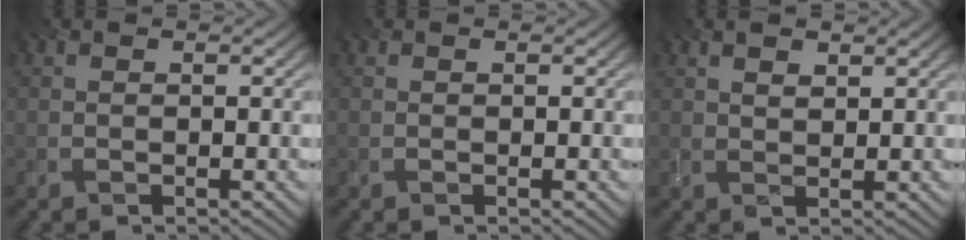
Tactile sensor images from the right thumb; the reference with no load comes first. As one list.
[{"total": 0.0}, {"total": 2.1, "force": [1.3, 0.9, 1.4], "torque": [-0.027, -0.002, 0.028]}]